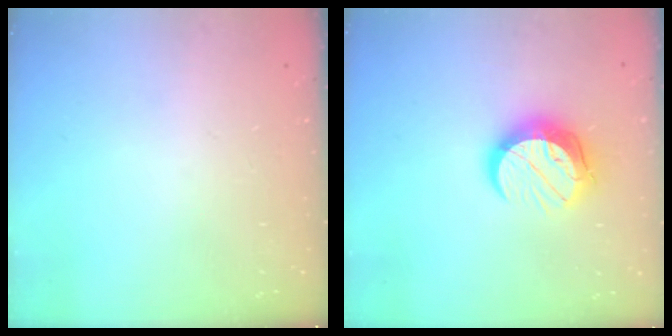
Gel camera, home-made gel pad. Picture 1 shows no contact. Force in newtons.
{"total": 11.2, "press": 11.2, "slide": 0.9}